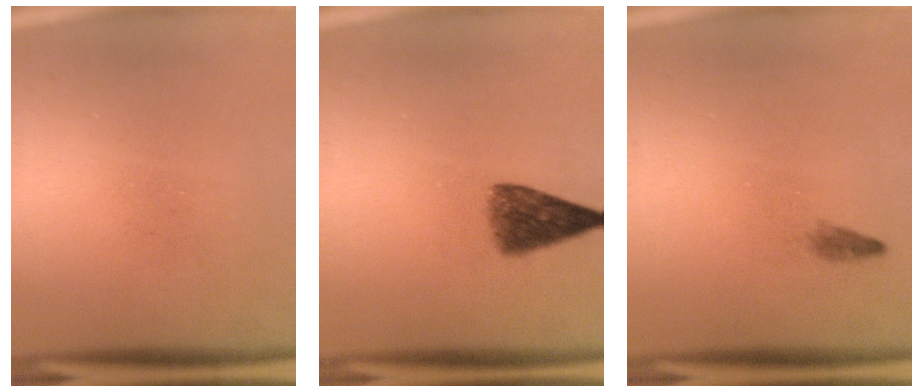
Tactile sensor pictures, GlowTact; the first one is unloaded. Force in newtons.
{"total": 5.5}
{"total": 0.8}